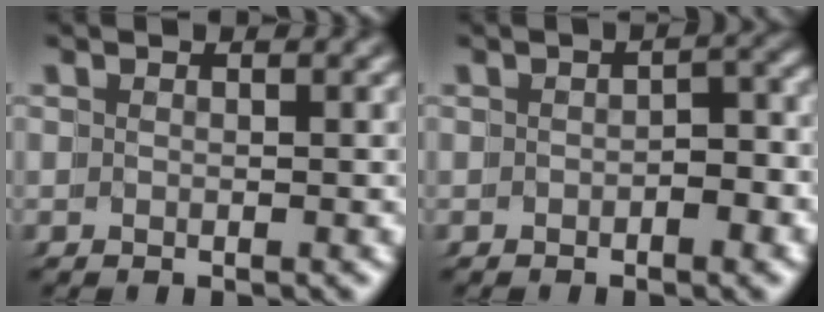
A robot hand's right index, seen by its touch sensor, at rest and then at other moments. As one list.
[{"total": 1.8, "force": [-1.2, 0.9, 1.0], "torque": [-0.004, -0.002, -0.021]}]